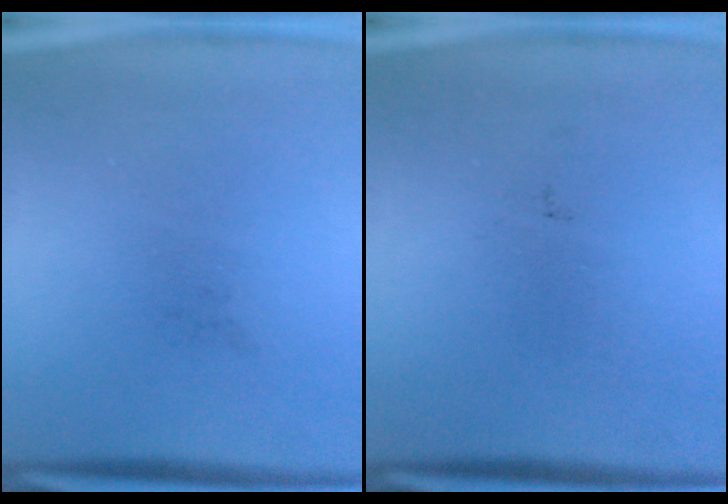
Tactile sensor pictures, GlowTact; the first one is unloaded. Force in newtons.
{"total": 0.0}